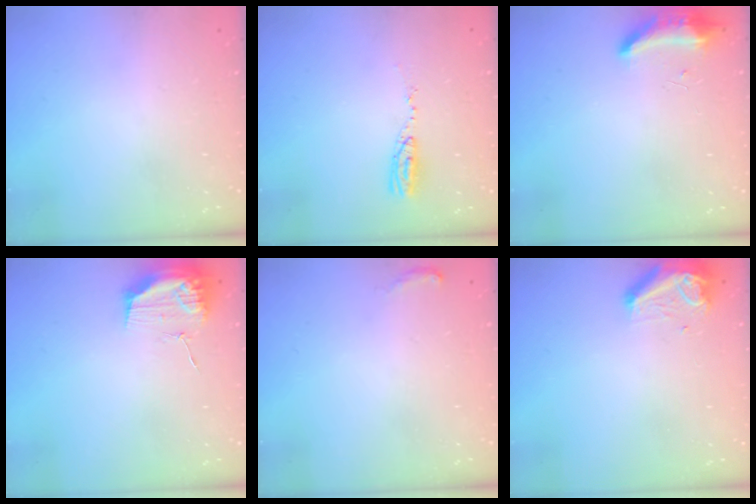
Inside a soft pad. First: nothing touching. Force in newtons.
{"total": 6.3, "press": 6.1, "slide": 1.6}
{"total": 12.5, "press": 9.4, "slide": 8.2}
{"total": 12.4, "press": 12.4, "slide": 0.1}
{"total": 3.6, "press": 3.3, "slide": 1.4}
{"total": 9.0, "press": 8.9, "slide": 1.2}